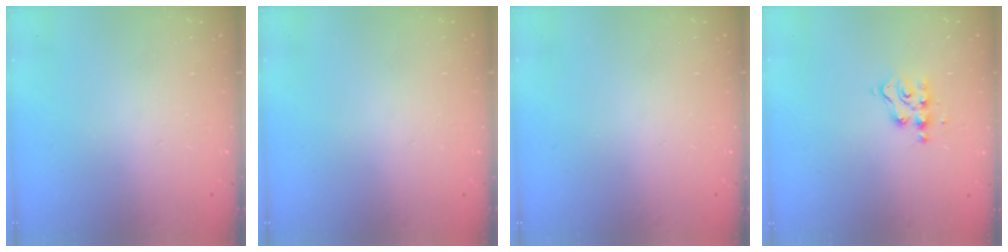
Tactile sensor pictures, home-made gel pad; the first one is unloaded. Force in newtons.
{"total": 0.0}
{"total": 0.0}
{"total": 4.7, "press": 4.7, "slide": 0.2}